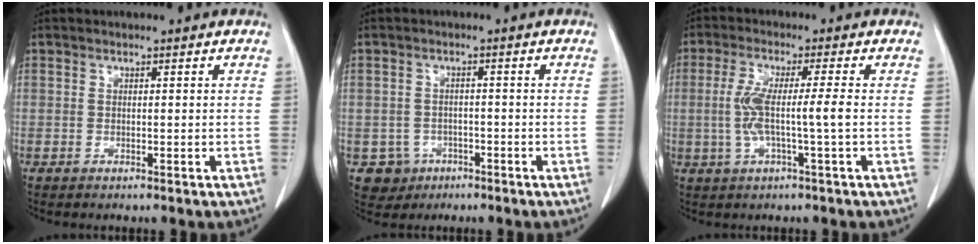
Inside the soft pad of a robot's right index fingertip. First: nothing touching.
{"total": 4.3, "force": [-1.9, 3.8, 0.1], "torque": [0.001, 0.011, -0.026]}
{"total": 6.4, "force": [-0.5, -0.3, 6.3], "torque": [-0.130, 0.007, -0.007]}